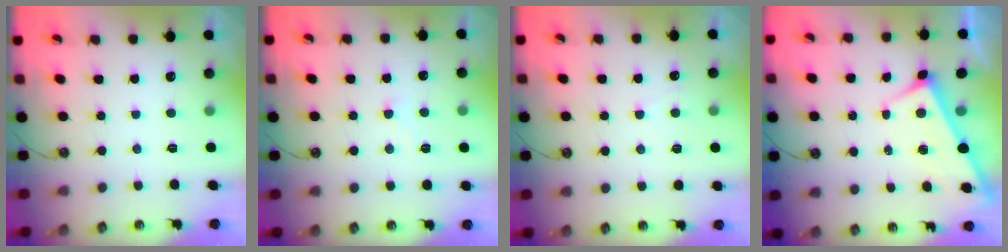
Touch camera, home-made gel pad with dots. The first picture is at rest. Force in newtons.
{"total": 2.6, "press": 2.5, "slide": 0.6}
{"total": 5.0, "press": 5.0, "slide": 0.3}
{"total": 2.6, "press": 2.6, "slide": 0.3}